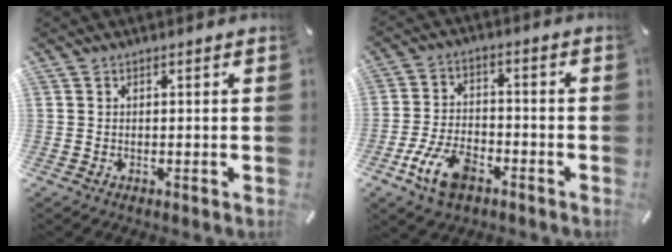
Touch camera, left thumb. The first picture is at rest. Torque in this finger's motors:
{"motor_torque": [0.03, 1.01, 0.33, 0.12, 0.02]}